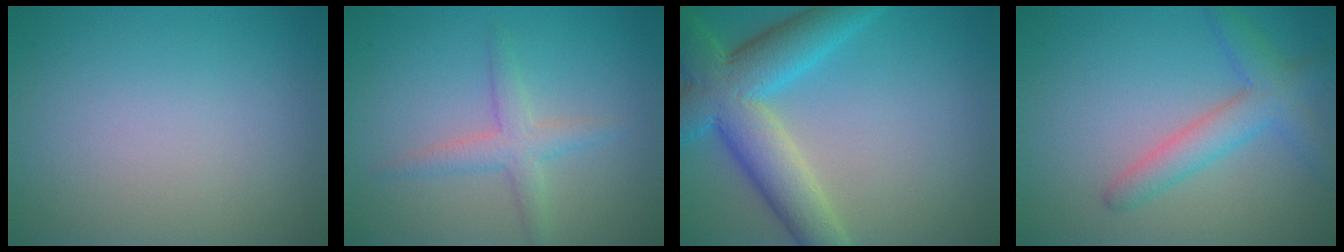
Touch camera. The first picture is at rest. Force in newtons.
{"total": 2.5, "press": 2.5, "slide": 0.1}
{"total": 8.6, "press": 8.5, "slide": 0.5}
{"total": 3.7, "press": 3.7, "slide": 0.2}